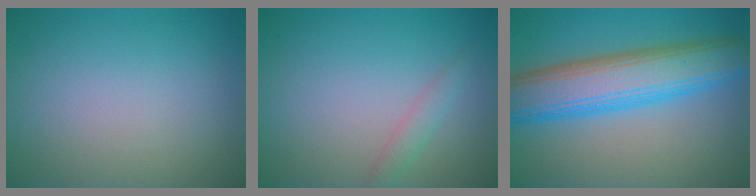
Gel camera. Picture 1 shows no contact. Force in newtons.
{"total": 1.3, "press": 1.3, "slide": 0.1}
{"total": 9.0, "press": 9.0, "slide": 0.3}